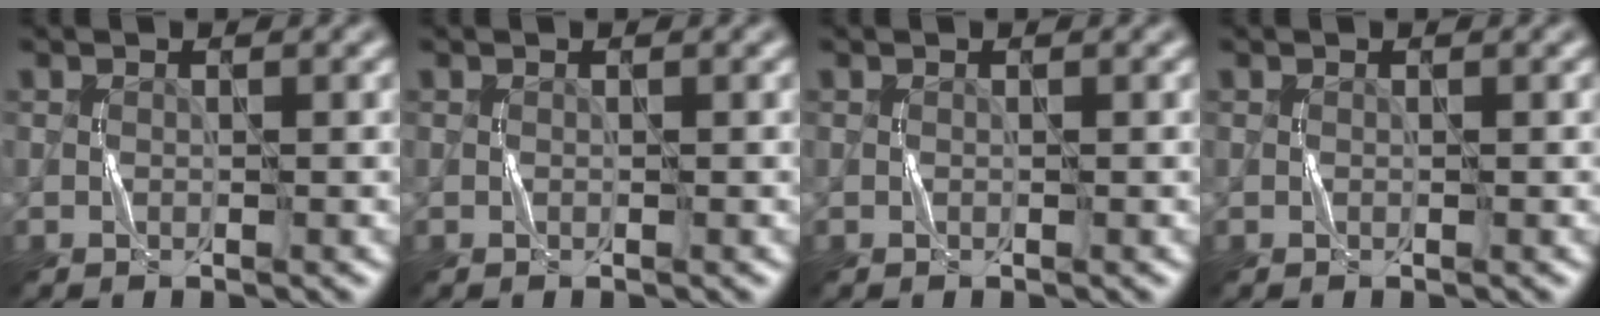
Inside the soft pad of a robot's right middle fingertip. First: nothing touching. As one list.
[{"total": 0.0}, {"total": 0.0}, {"total": 0.0}]